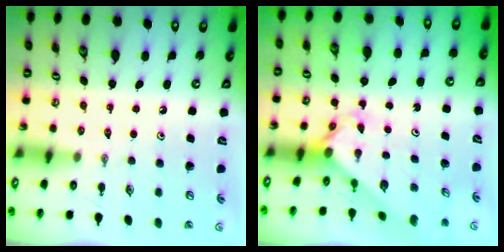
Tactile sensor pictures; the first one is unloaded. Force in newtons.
{"total": 2.5, "press": 2.5, "slide": 0.2}